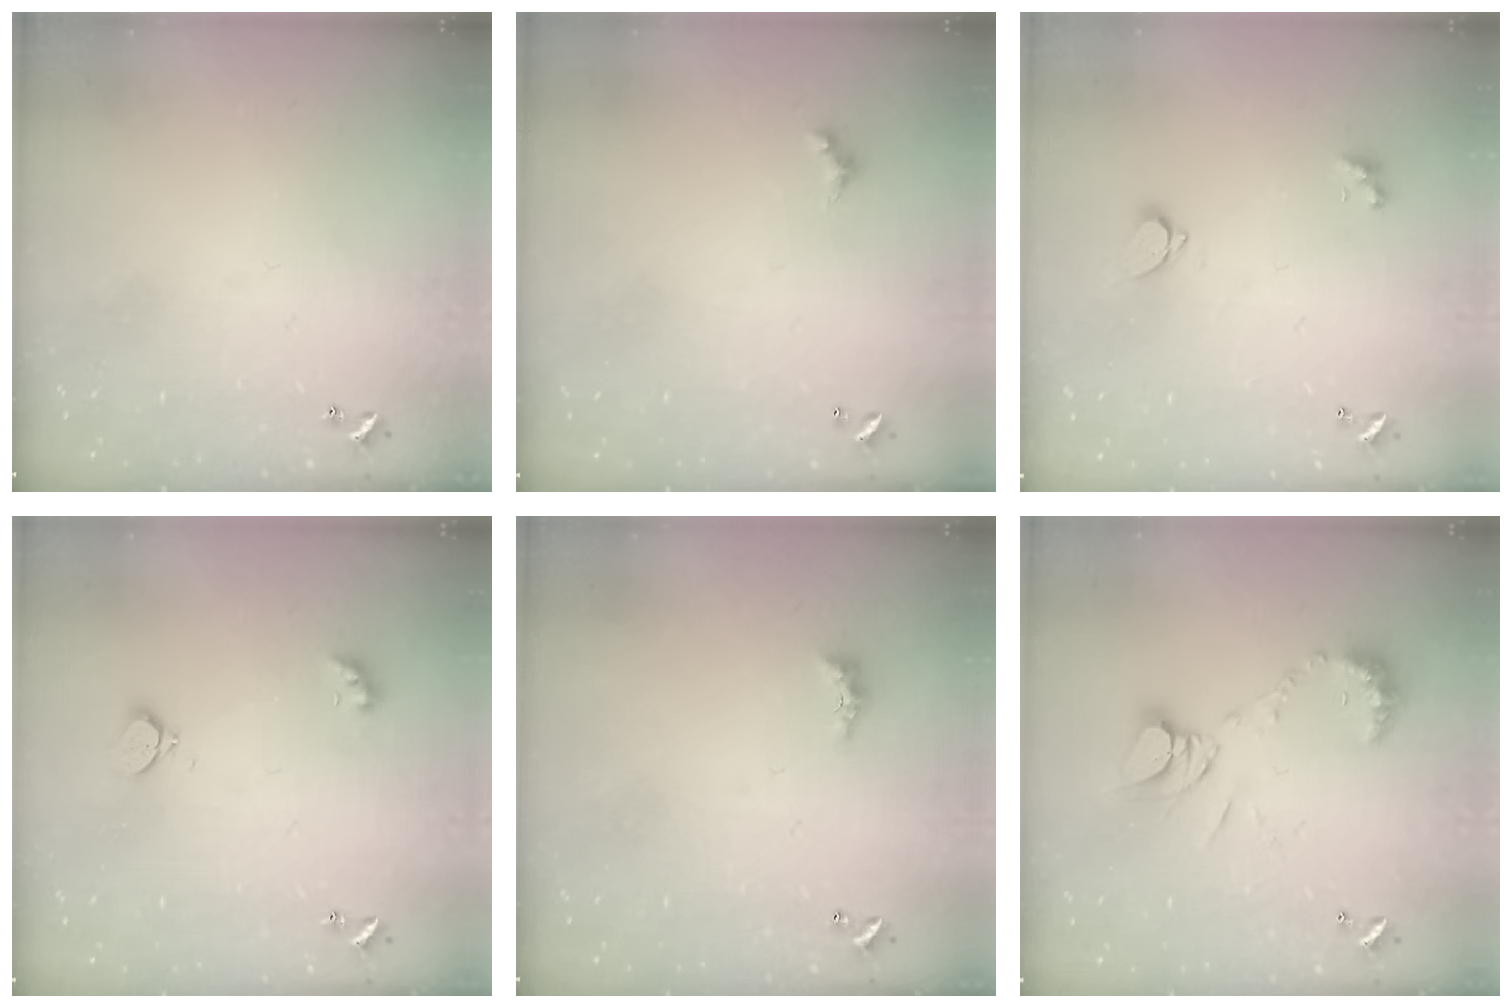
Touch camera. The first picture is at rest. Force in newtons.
{"total": 1.5, "press": 1.4, "slide": 0.3}
{"total": 2.2, "press": 2.0, "slide": 0.9}
{"total": 2.8, "press": 2.7, "slide": 0.6}
{"total": 2.2, "press": 2.2, "slide": 0.6}
{"total": 10.0, "press": 10.0, "slide": 0.9}